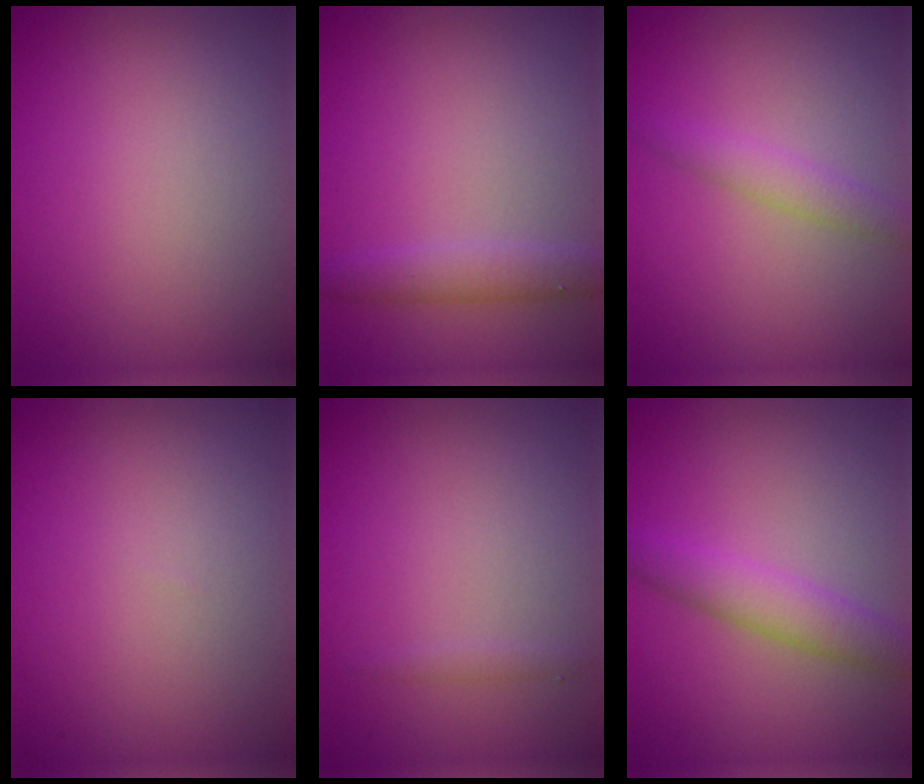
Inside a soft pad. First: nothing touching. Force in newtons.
{"total": 2.4, "press": 2.4, "slide": 0.1}
{"total": 2.1, "press": 2.1, "slide": 0.1}
{"total": 0.0}
{"total": 0.6, "press": 0.6, "slide": 0.0}
{"total": 3.5, "press": 3.5, "slide": 0.1}